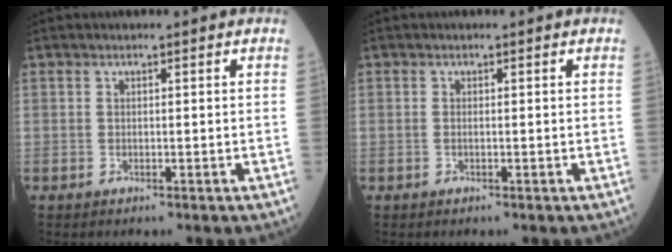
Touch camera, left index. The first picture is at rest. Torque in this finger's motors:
{"motor_torque": [-0.03, 0.02, -0.04, 0.00]}